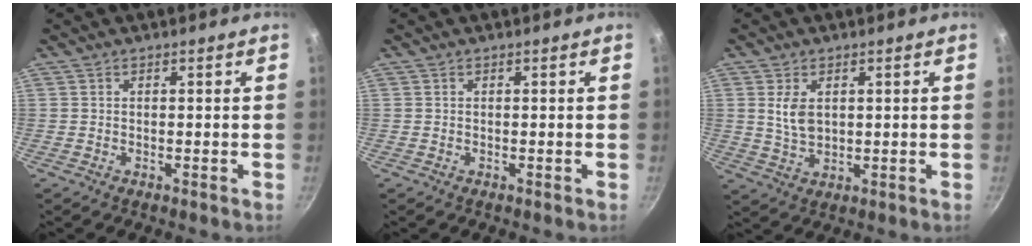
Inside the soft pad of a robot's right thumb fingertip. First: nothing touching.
{"total": 0.0}
{"total": 5.4, "force": [1.4, 3.4, 3.9], "torque": [-0.067, -0.012, 0.032]}